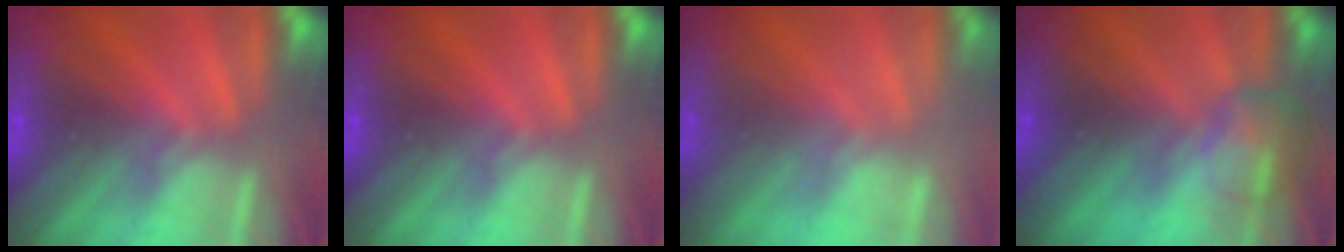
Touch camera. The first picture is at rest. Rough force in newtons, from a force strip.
{"total": 0.0}
{"total": 2.4}
{"total": 6.5}